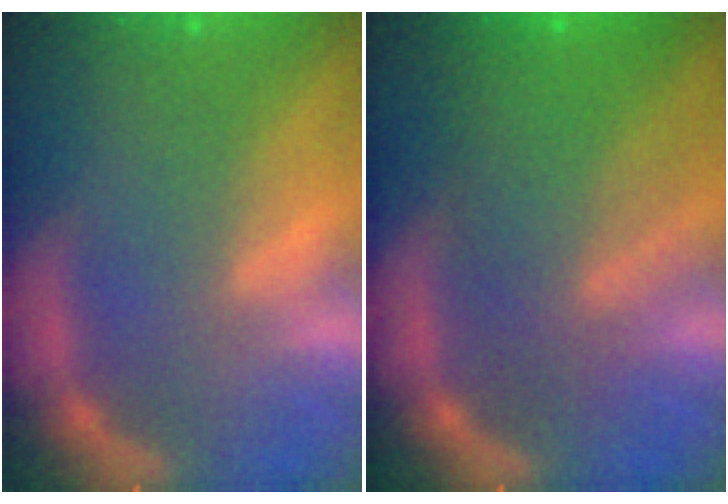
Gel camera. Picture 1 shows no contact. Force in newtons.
{"total": 8.0}